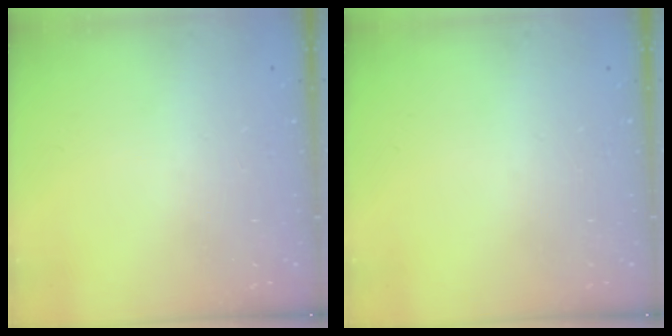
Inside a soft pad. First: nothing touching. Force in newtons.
{"total": 0.0}